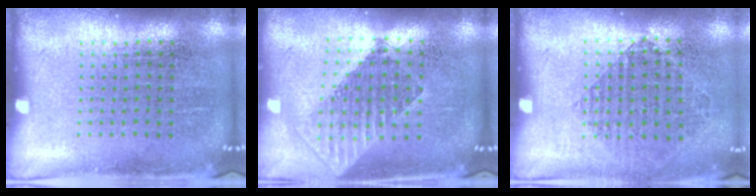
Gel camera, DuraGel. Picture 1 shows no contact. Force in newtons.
{"total": 1.8, "press": 1.4, "slide": 1.1}
{"total": 0.8, "press": 0.8, "slide": 0.2}